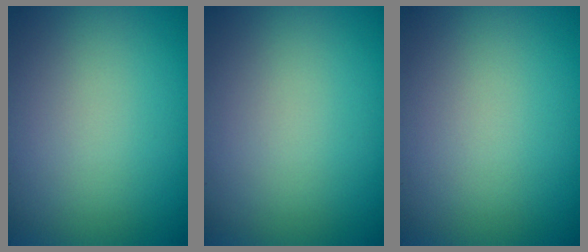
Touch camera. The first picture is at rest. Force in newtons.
{"total": 0.0}
{"total": 0.0}